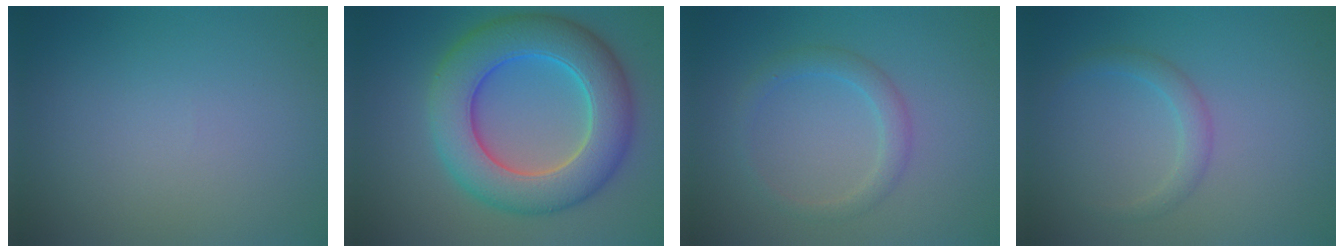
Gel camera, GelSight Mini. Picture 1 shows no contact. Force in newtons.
{"total": 9.4, "press": 9.4, "slide": 0.4}
{"total": 2.0, "press": 2.0, "slide": 0.2}
{"total": 1.7, "press": 1.7, "slide": 0.1}